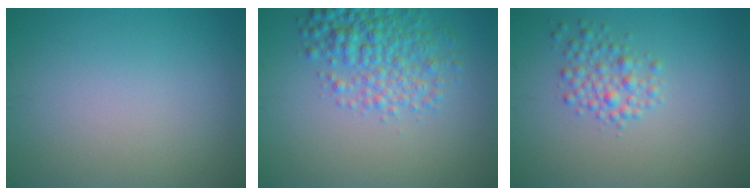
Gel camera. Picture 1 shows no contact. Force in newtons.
{"total": 4.7, "press": 4.7, "slide": 0.1}
{"total": 2.4, "press": 2.4, "slide": 0.1}